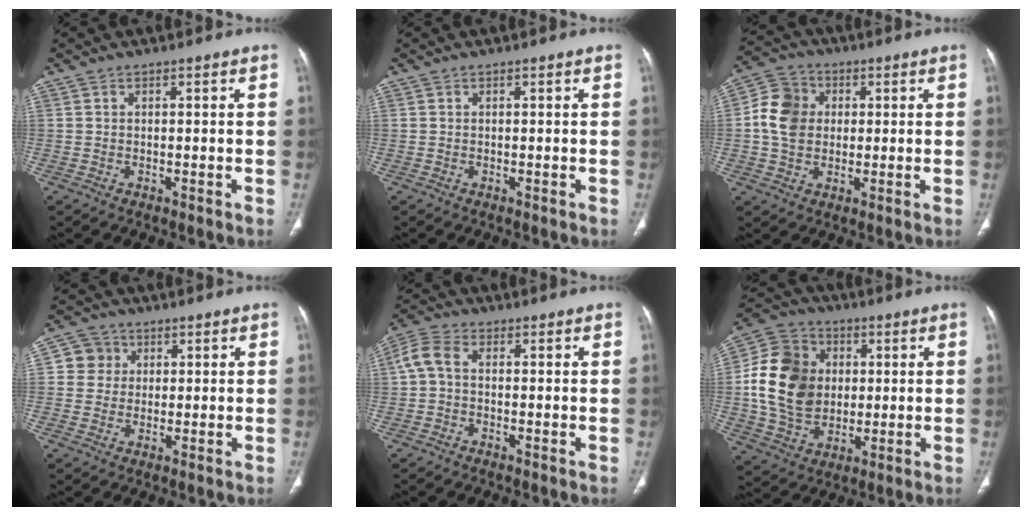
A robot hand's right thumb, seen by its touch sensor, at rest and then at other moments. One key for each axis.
{"total": 0.0}
{"total": 9.3, "fx": 0.7, "fy": 7.7, "fz": 5.2, "tx": -0.087, "ty": 0.015, "tz": 0.005}
{"total": 5.0, "fx": 1.2, "fy": 4.7, "fz": 0.9, "tx": 0.012, "ty": 0.004, "tz": 0.017}
{"total": 4.7, "fx": -0.1, "fy": 2.8, "fz": 3.7, "tx": -0.083, "ty": 0.012, "tz": -0.013}
{"total": 17.3, "fx": 1.4, "fy": 13.7, "fz": 10.4, "tx": -0.181, "ty": 0.009, "tz": 0.029}